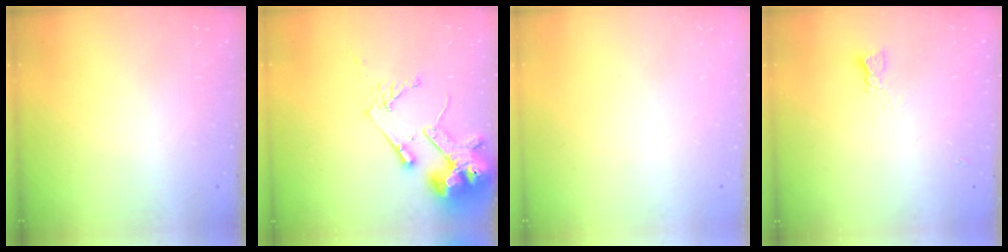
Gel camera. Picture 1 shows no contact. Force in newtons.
{"total": 15.5, "press": 15.4, "slide": 2.1}
{"total": 0.0}
{"total": 3.7, "press": 3.7, "slide": 0.4}